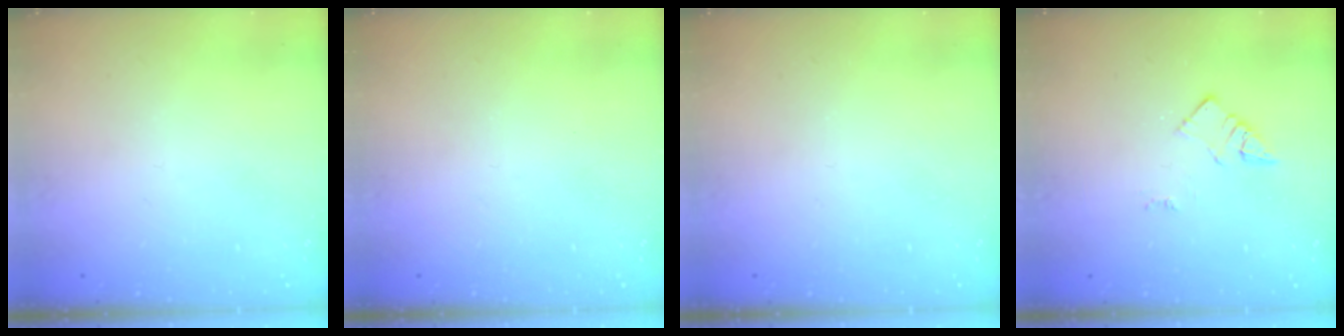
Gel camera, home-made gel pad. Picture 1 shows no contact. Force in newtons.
{"total": 0.0}
{"total": 0.0}
{"total": 3.2, "press": 3.2, "slide": 0.4}